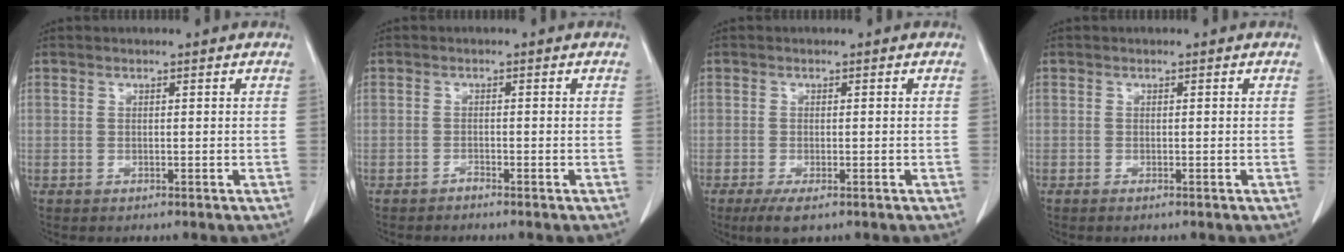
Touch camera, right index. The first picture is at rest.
{"total": 0.7, "force": [-0.7, -0.1, 0.2], "torque": [-0.004, 0.000, -0.014]}
{"total": 3.2, "force": [-2.0, 0.9, 2.4], "torque": [-0.048, -0.007, -0.032]}
{"total": 0.6, "force": [-0.4, -0.1, 0.4], "torque": [-0.009, -0.001, -0.008]}